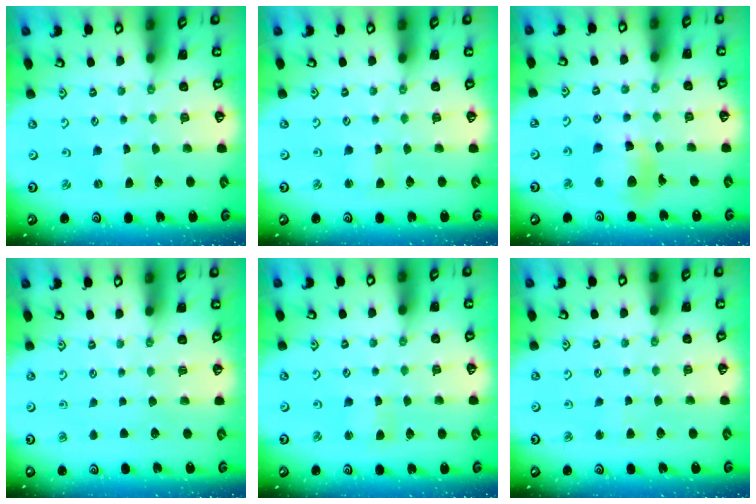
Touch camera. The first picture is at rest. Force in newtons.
{"total": 1.7, "press": 1.7, "slide": 0.2}
{"total": 12.5, "press": 12.3, "slide": 1.7}
{"total": 0.0}
{"total": 1.7, "press": 1.7, "slide": 0.2}
{"total": 1.5, "press": 1.5, "slide": 0.3}